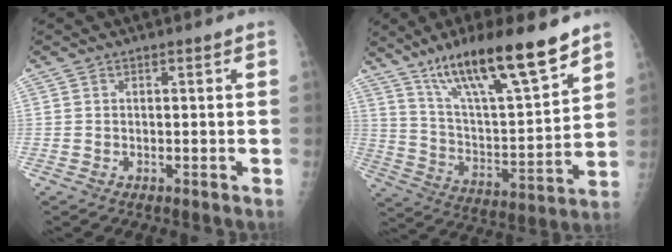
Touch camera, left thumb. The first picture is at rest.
{"total": 21.3, "force": [14.7, 4.1, 14.9], "torque": [-0.234, -0.063, 0.257]}